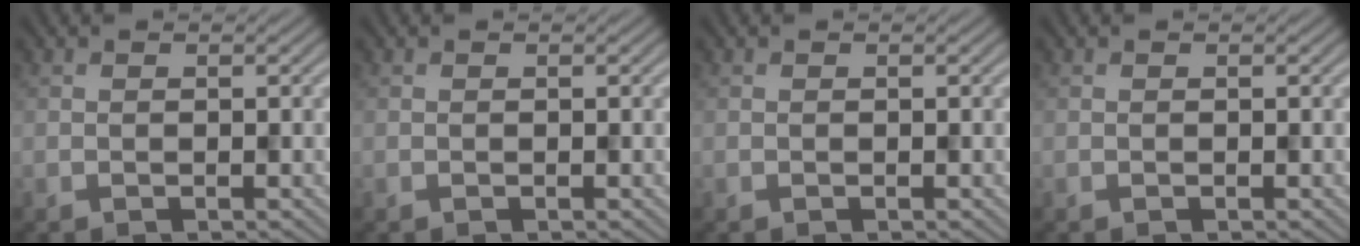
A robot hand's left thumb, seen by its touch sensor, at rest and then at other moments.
{"total": 0.0}
{"total": 0.0}
{"total": 0.0}